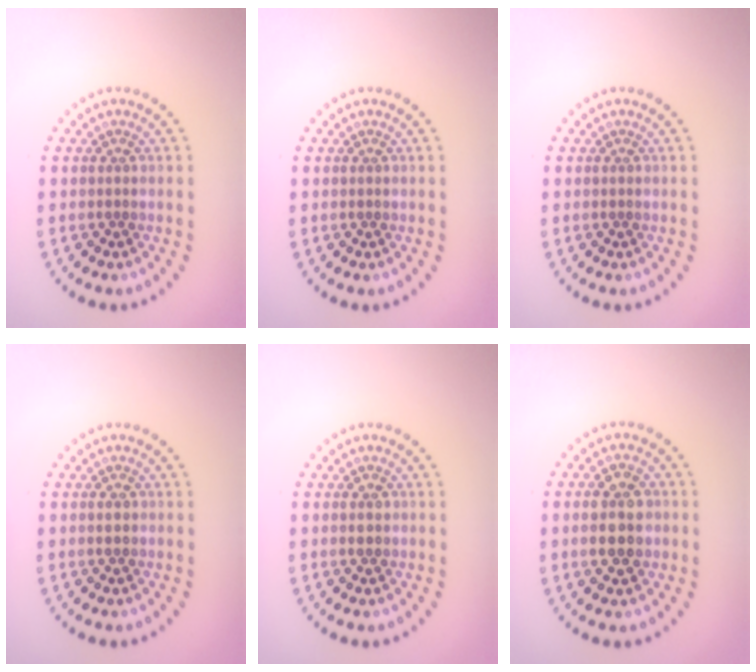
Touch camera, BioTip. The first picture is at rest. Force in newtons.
{"total": 0.0}
{"total": 0.0}
{"total": 1.3, "press": 1.3, "slide": 0.0}
{"total": 1.5, "press": 1.5, "slide": 0.2}
{"total": 3.7, "press": 3.7, "slide": 0.1}